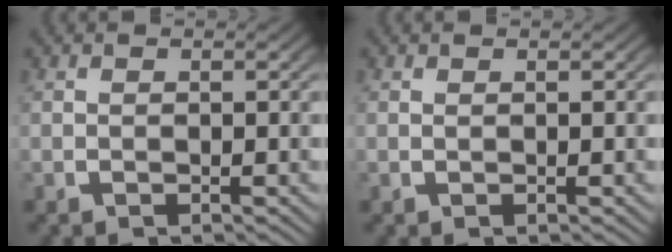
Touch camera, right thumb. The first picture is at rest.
{"total": 0.0}